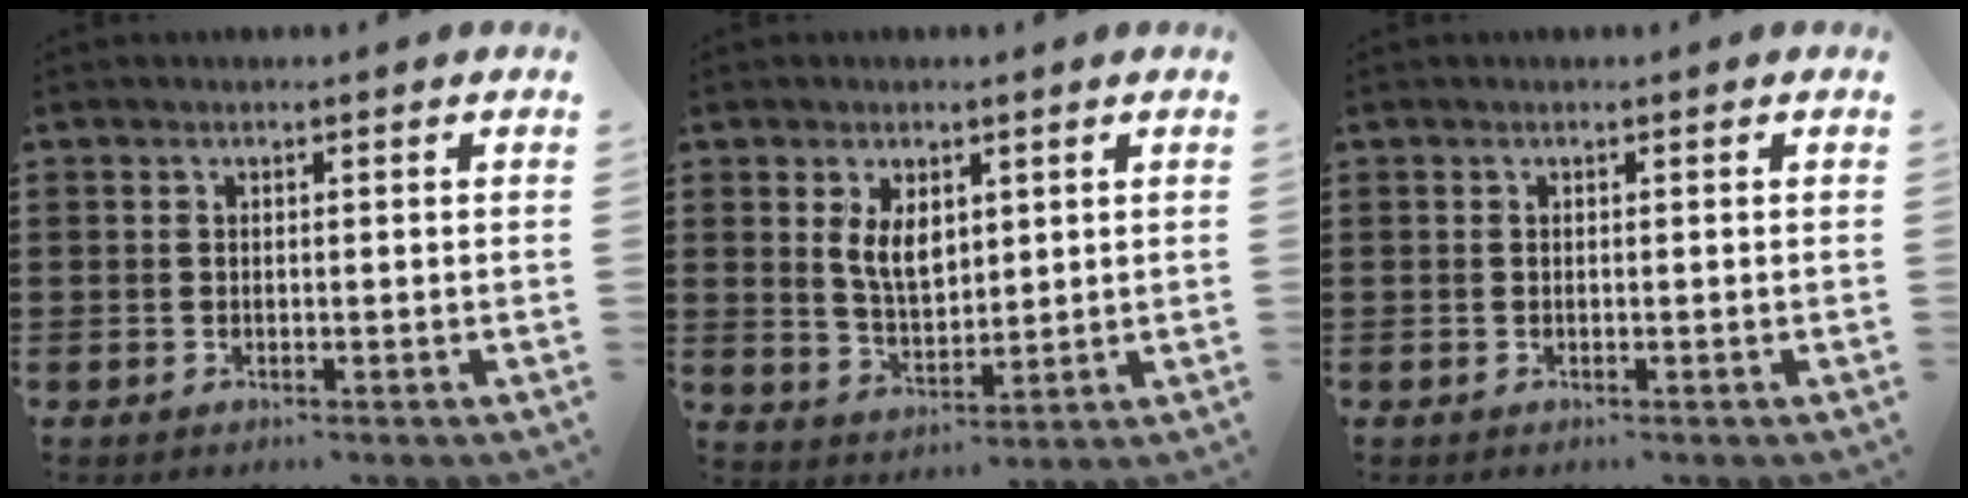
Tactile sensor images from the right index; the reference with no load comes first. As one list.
[{"total": 5.5, "force": [2.1, 3.1, 4.0], "torque": [-0.079, 0.003, 0.036]}, {"total": 0.0}]